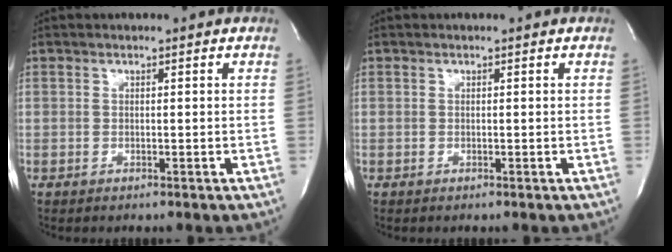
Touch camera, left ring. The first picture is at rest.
{"total": 0.0}